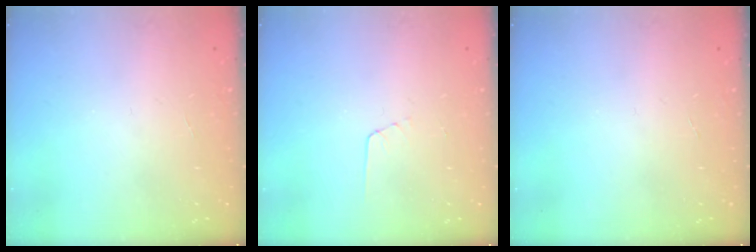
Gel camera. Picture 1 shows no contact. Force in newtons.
{"total": 2.7, "press": 2.7, "slide": 0.2}
{"total": 0.0}